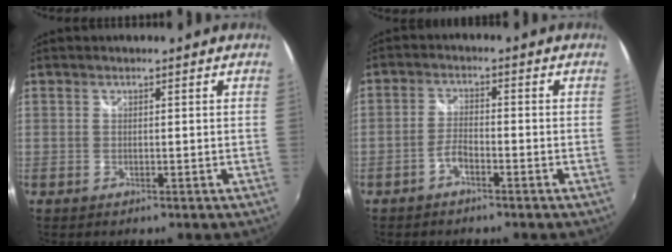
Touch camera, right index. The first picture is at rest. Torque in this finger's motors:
{"motor_torque": [-0.04, -0.03, 0.01, 0.01]}